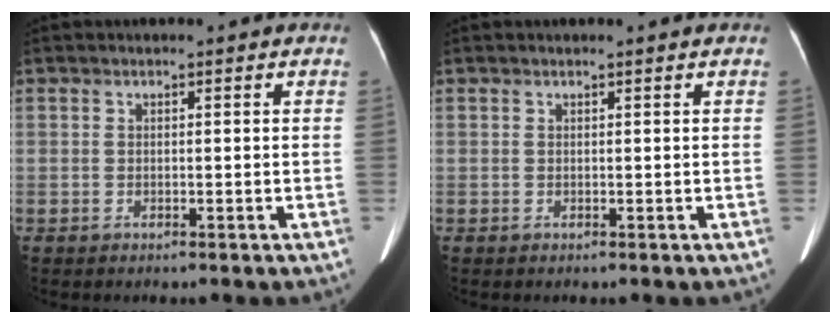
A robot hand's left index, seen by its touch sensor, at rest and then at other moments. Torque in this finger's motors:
{"motor_torque": [0.09, -0.15, 0.00, 0.02]}